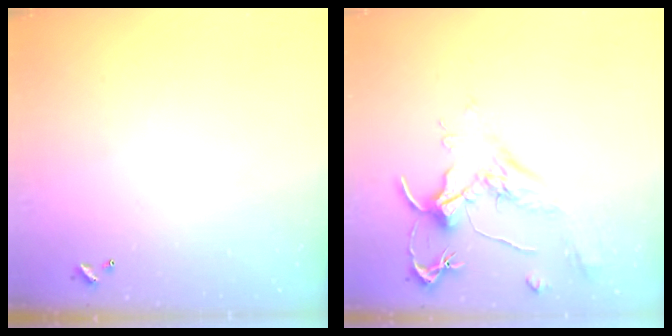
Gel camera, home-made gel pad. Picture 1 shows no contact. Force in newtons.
{"total": 2.0, "press": 1.8, "slide": 0.8}